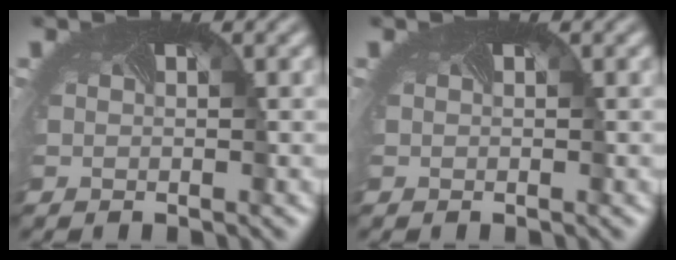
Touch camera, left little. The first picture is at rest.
{"total": 0.0}